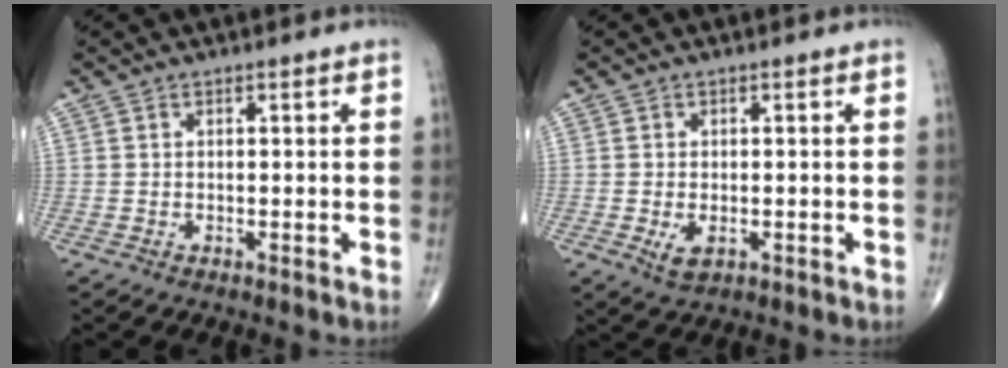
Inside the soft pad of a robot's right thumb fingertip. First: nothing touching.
{"total": 3.0, "force": [-0.8, 1.7, 2.3], "torque": [-0.039, -0.004, -0.008]}